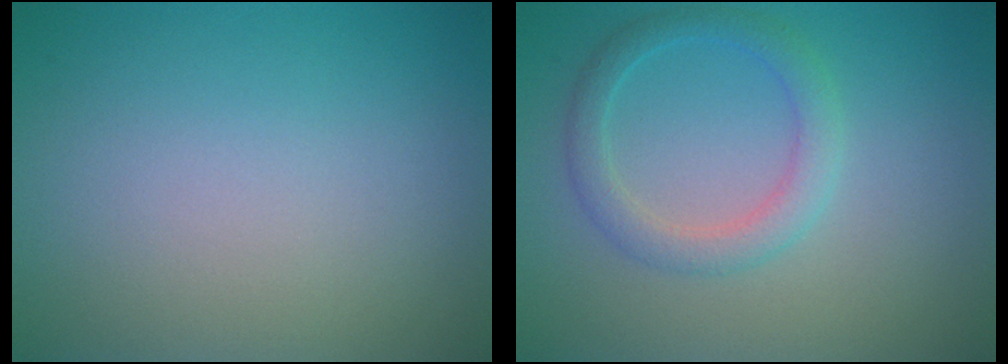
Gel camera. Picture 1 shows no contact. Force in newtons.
{"total": 2.7, "press": 2.7, "slide": 0.1}